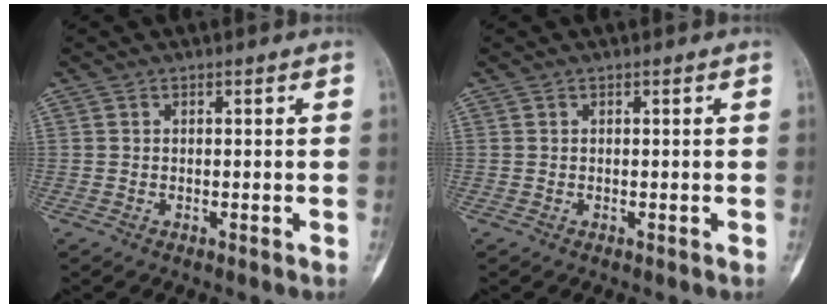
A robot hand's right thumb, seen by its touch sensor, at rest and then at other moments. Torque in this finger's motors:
{"motor_torque": [0.14, 0.04, 0.07, 0.10, 0.03]}